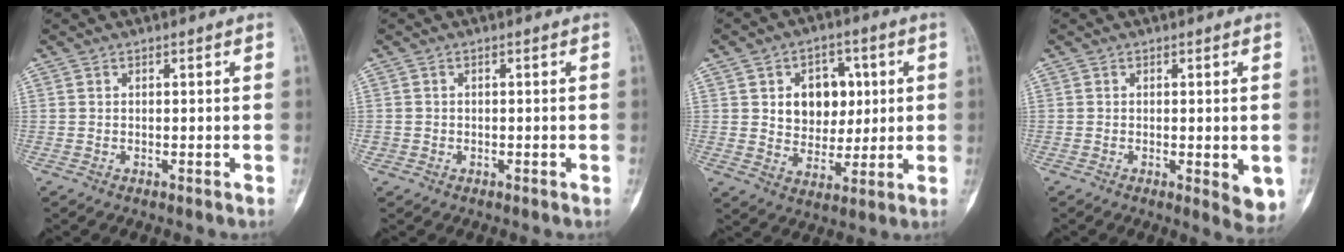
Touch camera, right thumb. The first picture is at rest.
{"total": 0.9, "force": [-0.3, 0.8, 0.1], "torque": [0.005, 0.005, -0.006]}
{"total": 10.9, "force": [2.4, 8.3, 6.6], "torque": [-0.046, -0.007, 0.043]}
{"total": 5.0, "force": [-1.0, 1.7, 4.6], "torque": [-0.053, -0.013, -0.010]}